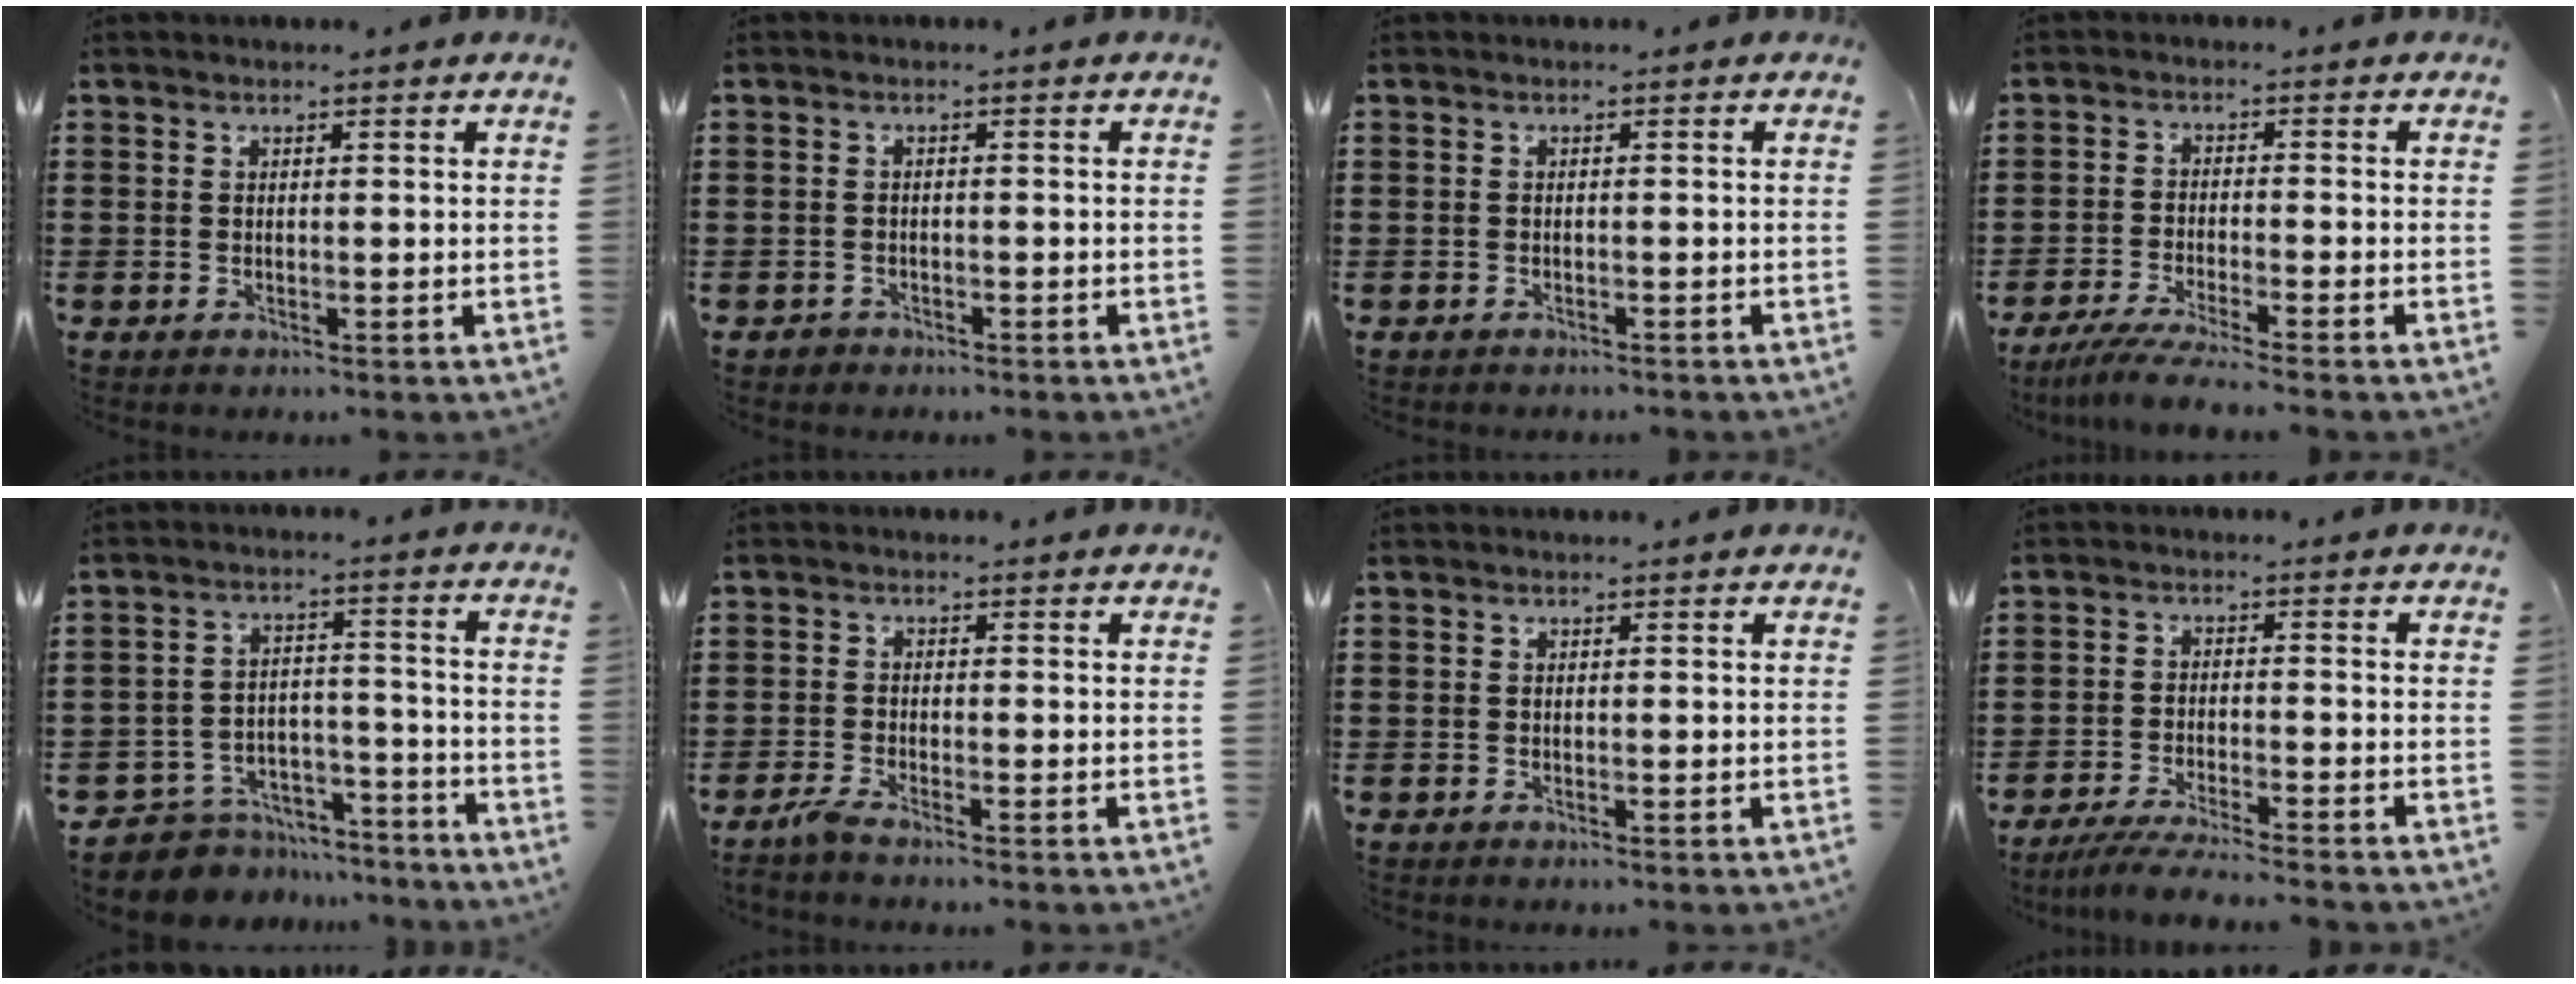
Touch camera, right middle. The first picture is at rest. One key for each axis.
{"total": 0.7, "fx": -0.6, "fy": 0.4, "fz": 0.0, "tx": -0.001, "ty": 0.002, "tz": -0.014}
{"total": 0.5, "fx": -0.5, "fy": 0.0, "fz": 0.0, "tx": -0.001, "ty": 0.000, "tz": -0.011}
{"total": 4.1, "fx": -3.6, "fy": -0.4, "fz": 1.9, "tx": -0.046, "ty": -0.015, "tz": -0.071}
{"total": 6.3, "fx": -6.1, "fy": 1.6, "fz": 0.2, "tx": 0.000, "ty": 0.020, "tz": -0.121}
{"total": 2.0, "fx": -1.5, "fy": 0.1, "fz": 1.4, "tx": -0.040, "ty": -0.006, "tz": -0.031}
{"total": 0.0}
{"total": 4.2, "fx": -3.9, "fy": -0.3, "fz": 1.6, "tx": -0.033, "ty": -0.011, "tz": -0.076}